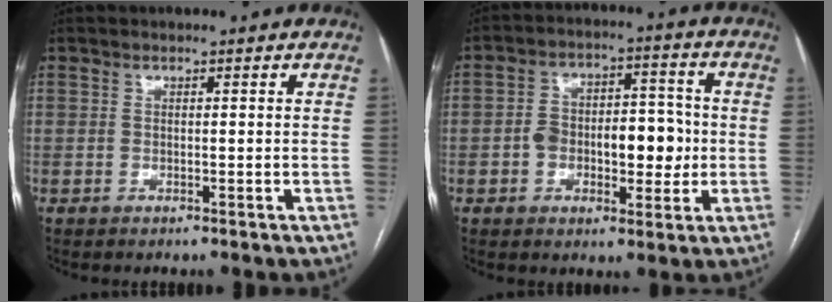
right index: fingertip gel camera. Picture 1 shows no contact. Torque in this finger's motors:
{"motor_torque": [1.20, -0.09, 0.40, 0.13]}